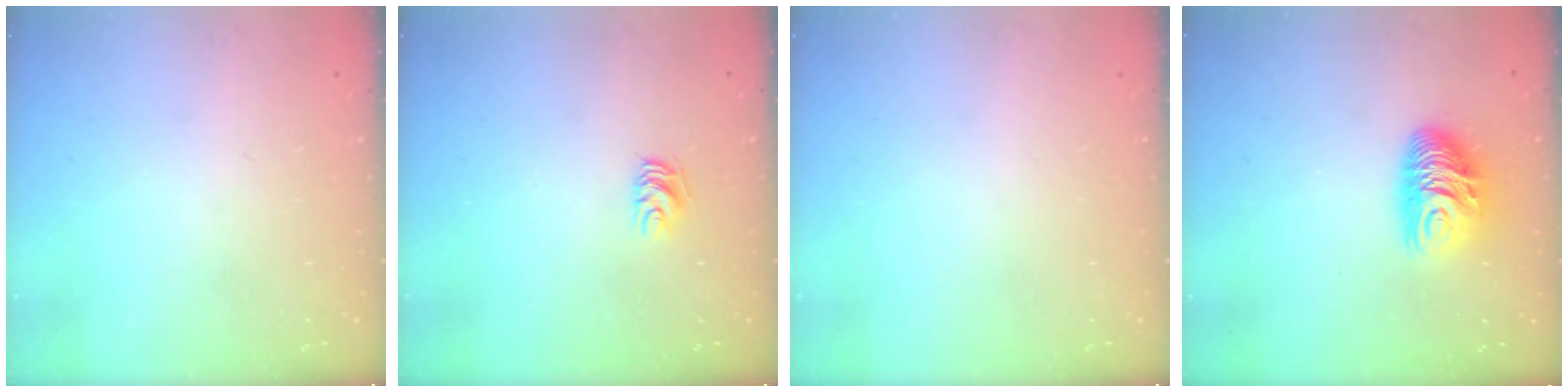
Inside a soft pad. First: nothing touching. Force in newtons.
{"total": 5.3, "press": 5.3, "slide": 0.5}
{"total": 0.0}
{"total": 9.8, "press": 9.7, "slide": 0.7}